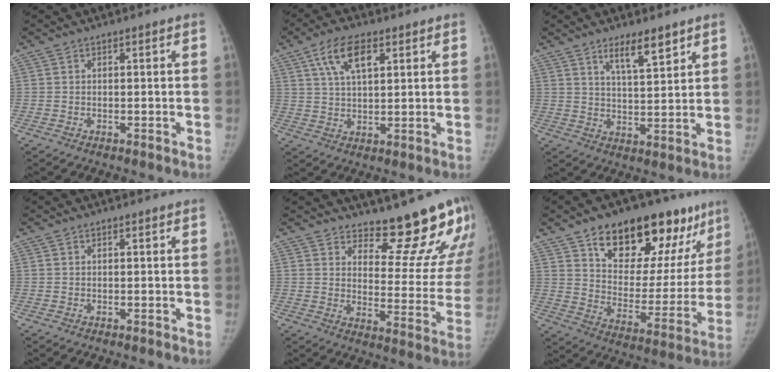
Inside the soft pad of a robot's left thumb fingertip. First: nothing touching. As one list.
[{"total": 8.8, "force": [4.1, 4.1, 6.6], "torque": [-0.112, -0.008, 0.075]}, {"total": 7.0, "force": [4.7, 1.8, 4.9], "torque": [-0.068, -0.034, 0.081]}, {"total": 0.0}, {"total": 16.7, "force": [14.8, 4.6, 6.1], "torque": [-0.023, -0.152, 0.183]}, {"total": 25.7, "force": [15.9, 12.1, 16.1], "torque": [-0.178, -0.053, 0.243]}]